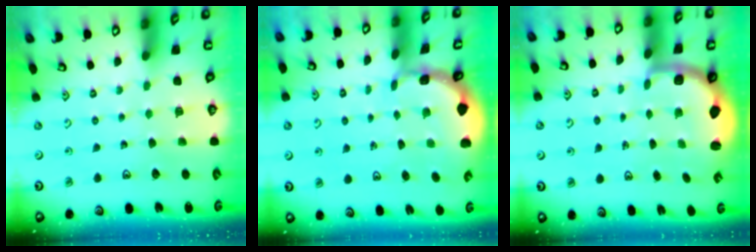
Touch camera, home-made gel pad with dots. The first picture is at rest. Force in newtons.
{"total": 1.4, "press": 1.4, "slide": 0.1}
{"total": 2.1, "press": 1.9, "slide": 1.0}